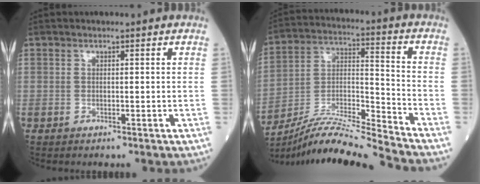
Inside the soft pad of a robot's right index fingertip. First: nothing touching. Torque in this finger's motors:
{"motor_torque": [0.61, -0.77, 0.33, 0.09]}